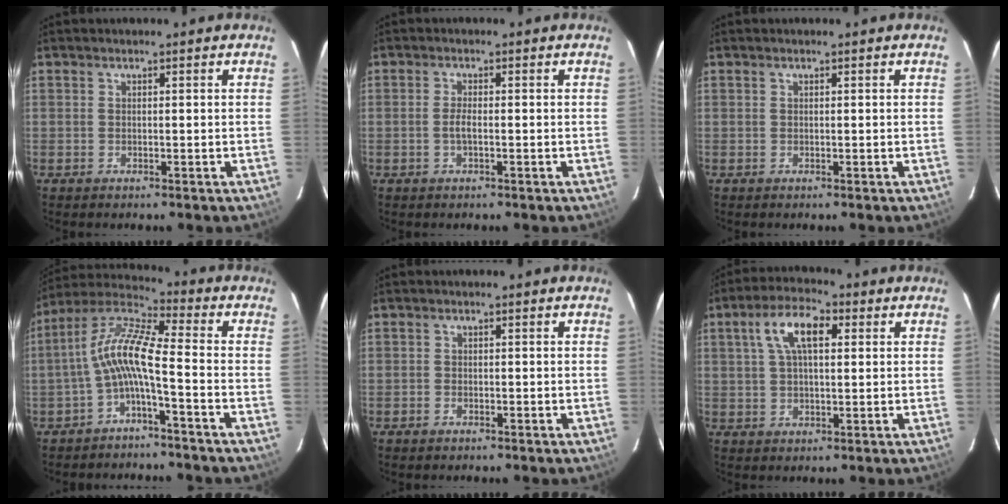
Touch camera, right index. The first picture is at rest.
{"total": 1.9, "force": [-0.5, 0.4, 1.8], "torque": [-0.037, 0.001, -0.011]}
{"total": 0.0}
{"total": 9.6, "force": [-2.7, 1.2, 9.1], "torque": [-0.201, 0.020, -0.058]}
{"total": 0.9, "force": [-0.7, 0.6, 0.0], "torque": [-0.002, 0.000, -0.015]}
{"total": 8.6, "force": [2.7, 3.8, 7.2], "torque": [-0.135, 0.022, 0.047]}